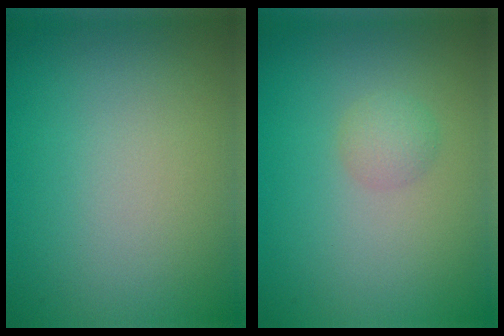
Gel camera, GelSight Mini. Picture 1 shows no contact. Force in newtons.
{"total": 1.4, "press": 1.4, "slide": 0.1}